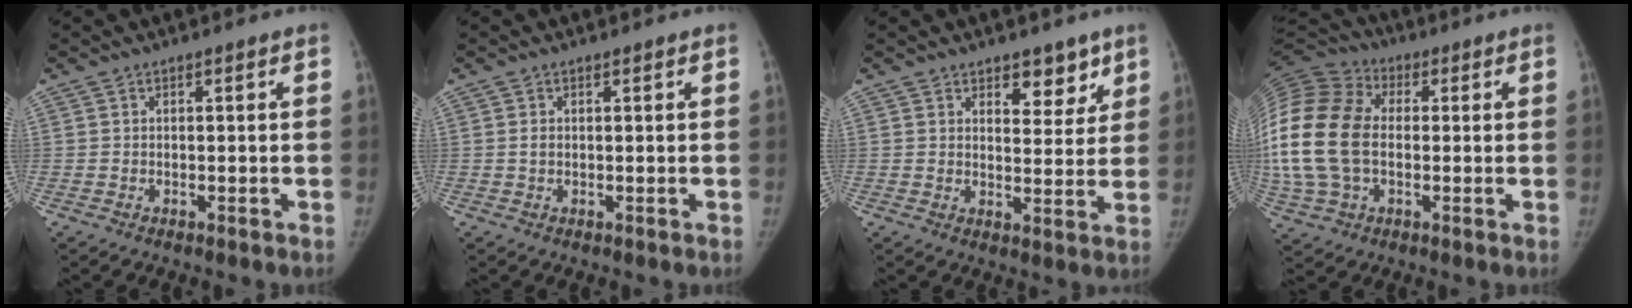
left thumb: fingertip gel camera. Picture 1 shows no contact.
{"total": 0.8, "force": [0.2, 0.6, 0.6], "torque": [-0.010, 0.000, 0.004]}
{"total": 6.3, "force": [4.2, 3.5, 3.2], "torque": [-0.007, -0.028, 0.060]}
{"total": 23.9, "force": [0.0, 16.4, 17.3], "torque": [-0.409, 0.017, 0.003]}